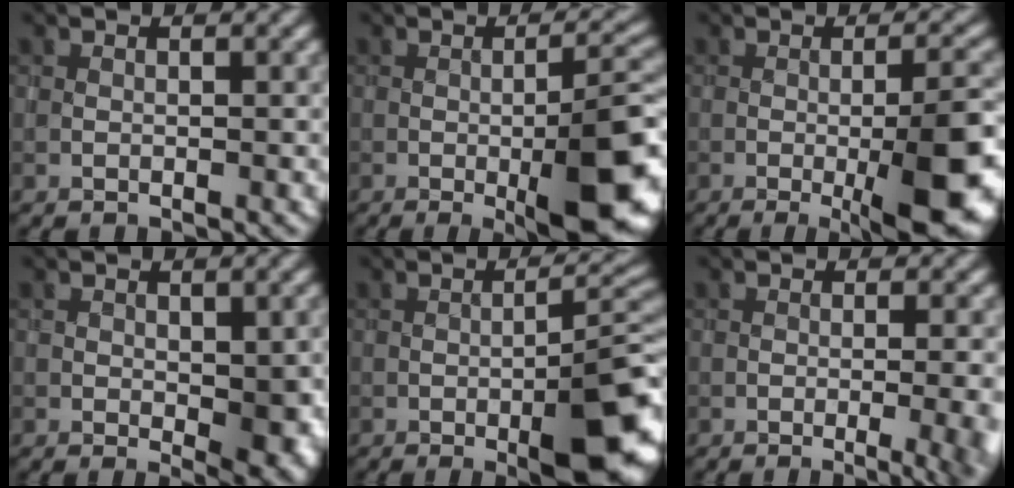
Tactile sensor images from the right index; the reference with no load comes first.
{"total": 9.3, "force": [-2.8, 2.3, 8.6], "torque": [-0.124, -0.001, -0.041]}
{"total": 8.2, "force": [-2.6, 1.7, 7.6], "torque": [-0.112, -0.004, -0.036]}
{"total": 4.4, "force": [-0.6, 2.3, 3.7], "torque": [-0.054, -0.009, -0.005]}
{"total": 7.7, "force": [-3.3, 1.8, 6.8], "torque": [-0.093, 0.004, -0.047]}
{"total": 8.7, "force": [-3.2, 3.9, 7.1], "torque": [-0.043, -0.003, -0.026]}